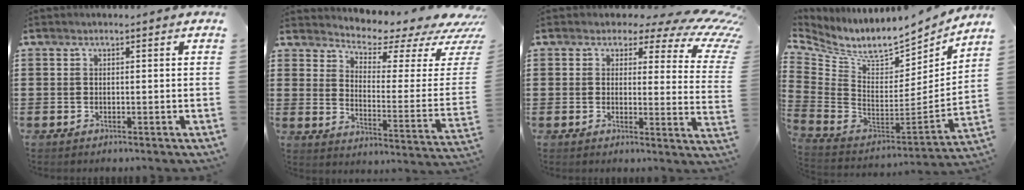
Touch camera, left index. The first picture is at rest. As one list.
[{"total": 3.9, "force": [3.4, 0.8, 1.6], "torque": [-0.040, -0.045, 0.049]}, {"total": 5.4, "force": [3.6, 2.6, 3.0], "torque": [-0.054, -0.018, 0.056]}, {"total": 8.3, "force": [6.9, 2.2, 4.0], "torque": [-0.104, -0.061, 0.116]}]